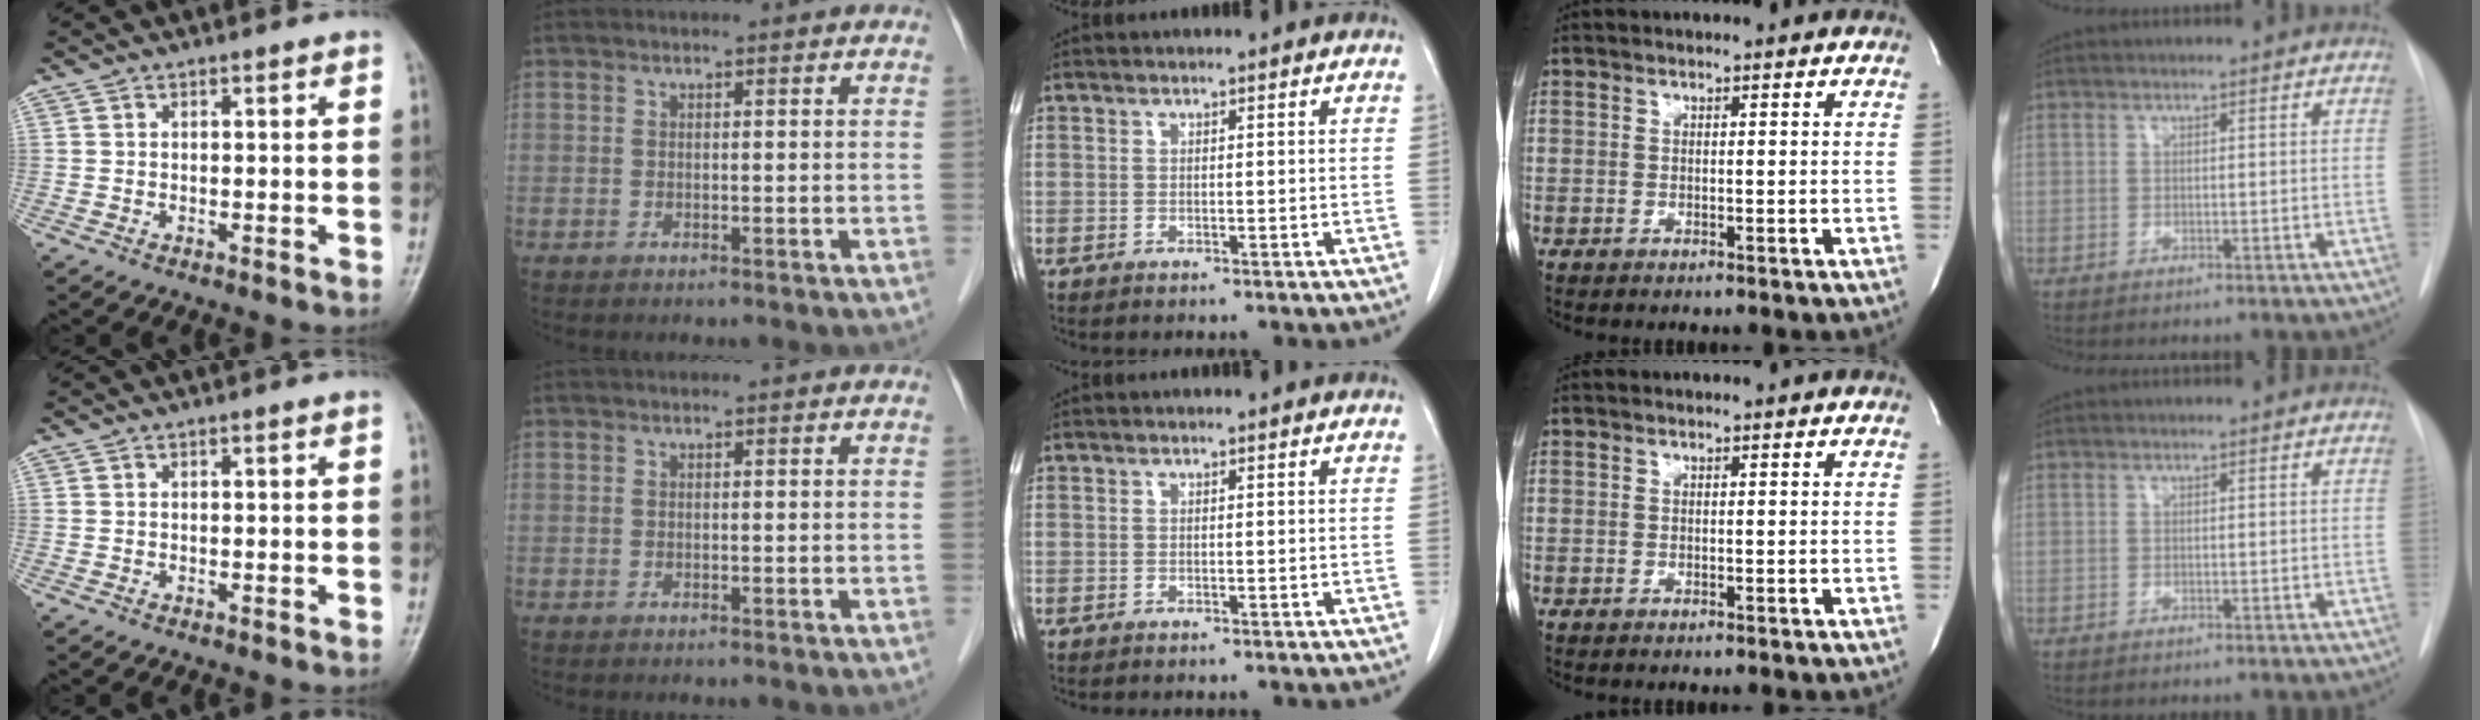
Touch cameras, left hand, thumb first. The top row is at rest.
{}